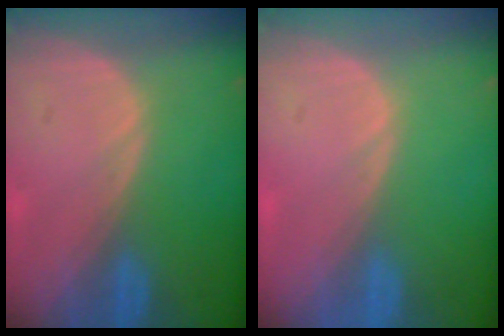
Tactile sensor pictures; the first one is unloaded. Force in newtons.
{"total": 0.0}